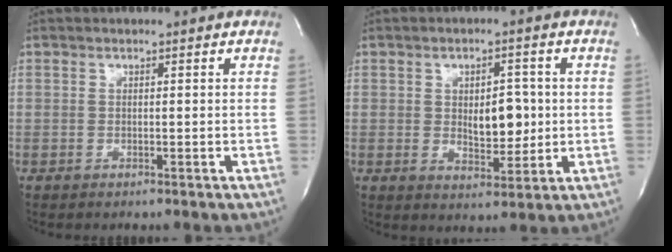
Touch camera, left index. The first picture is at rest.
{"total": 5.9, "force": [0.0, 3.2, 4.9], "torque": [-0.061, -0.002, 0.005]}